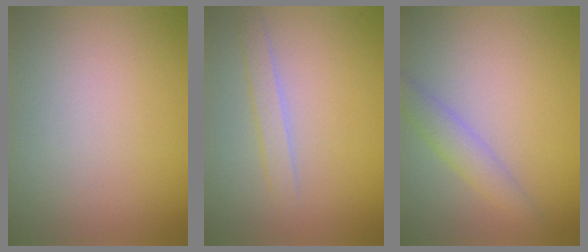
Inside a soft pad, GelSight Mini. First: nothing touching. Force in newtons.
{"total": 1.5, "press": 1.5, "slide": 0.0}
{"total": 2.2, "press": 2.2, "slide": 0.1}